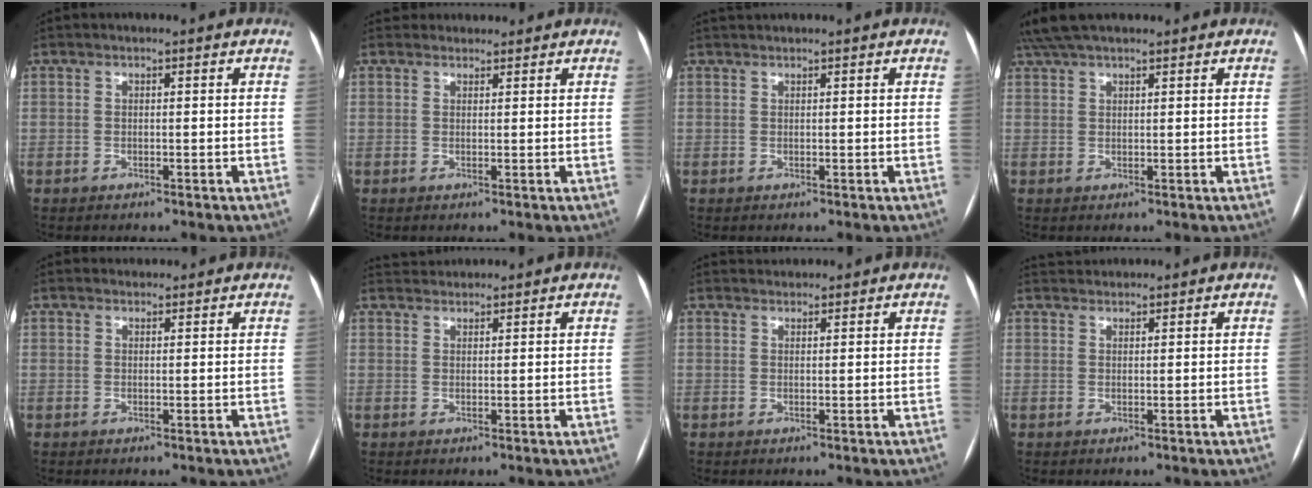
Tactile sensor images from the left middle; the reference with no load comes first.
{"total": 2.7, "force": [2.5, 1.0, -0.2], "torque": [0.010, 0.023, 0.035]}
{"total": 1.1, "force": [1.0, -0.3, 0.1], "torque": [-0.003, 0.013, 0.026]}
{"total": 7.1, "force": [5.9, 1.6, 3.6], "torque": [-0.063, 0.043, 0.108]}
{"total": 1.4, "force": [1.2, 0.5, -0.2], "torque": [-0.001, 0.012, 0.019]}
{"total": 2.5, "force": [2.4, 0.3, -0.2], "torque": [-0.004, 0.022, 0.049]}
{"total": 1.9, "force": [1.9, 0.4, -0.2], "torque": [-0.001, 0.021, 0.034]}
{"total": 2.2, "force": [2.2, 0.3, -0.1], "torque": [-0.005, 0.023, 0.043]}